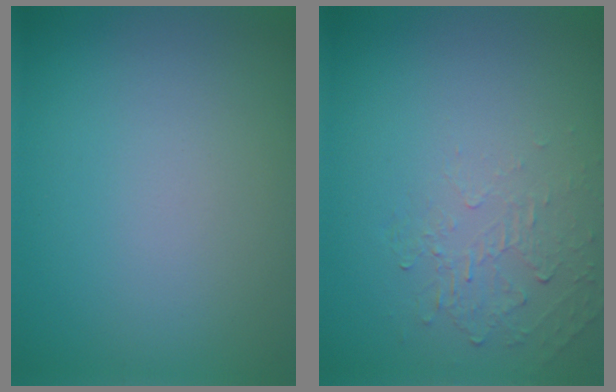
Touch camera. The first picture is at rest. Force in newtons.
{"total": 1.9, "press": 0.5, "slide": 1.9}